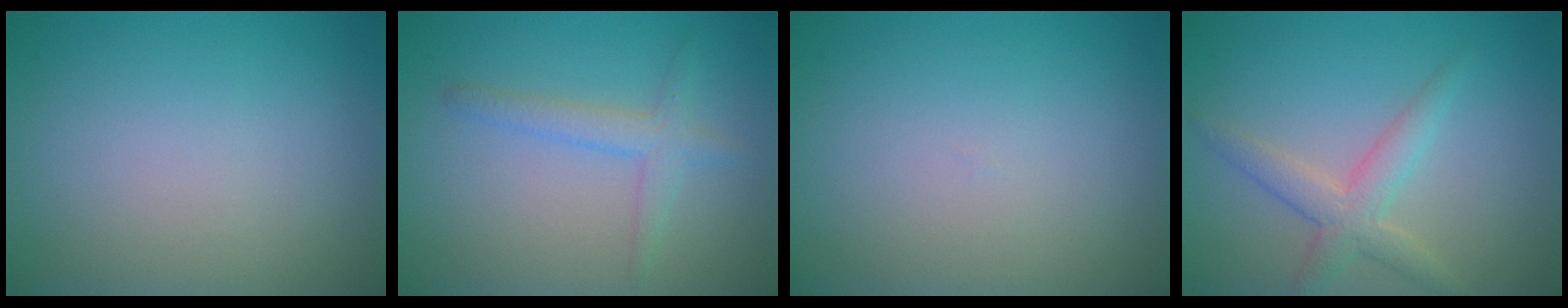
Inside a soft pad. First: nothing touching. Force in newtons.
{"total": 2.3, "press": 2.3, "slide": 0.1}
{"total": 0.0}
{"total": 3.0, "press": 3.0, "slide": 0.3}